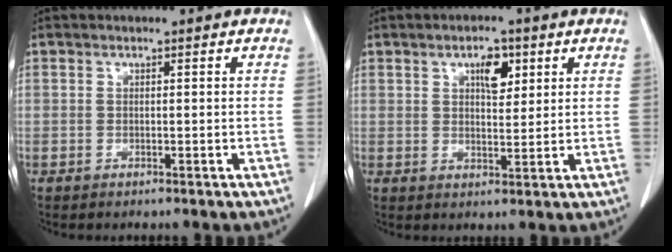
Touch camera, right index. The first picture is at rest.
{"total": 4.3, "force": [2.0, 1.9, 3.3], "torque": [-0.052, 0.001, 0.033]}